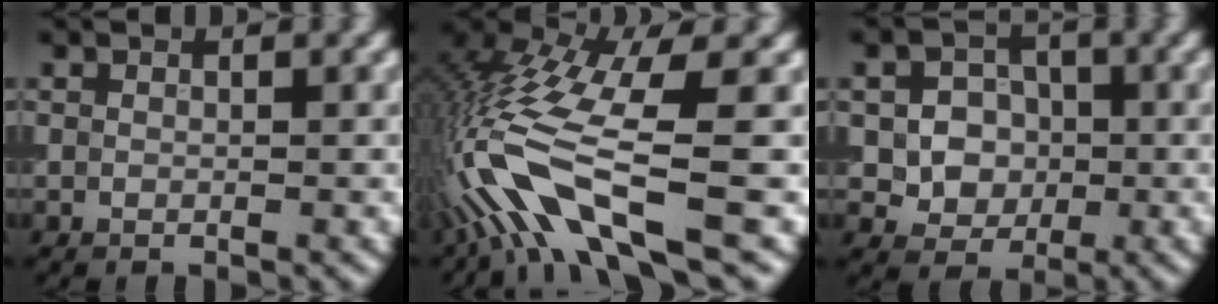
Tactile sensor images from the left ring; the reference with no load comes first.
{"total": 10.3, "force": [-3.7, 2.7, 9.2], "torque": [-0.194, 0.010, -0.074]}
{"total": 4.8, "force": [-0.4, 4.2, 2.2], "torque": [-0.018, 0.000, -0.022]}